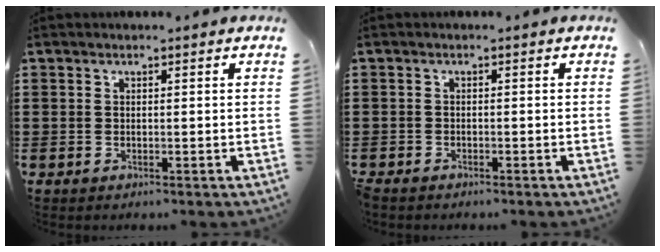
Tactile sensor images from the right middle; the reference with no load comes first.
{"total": 0.7, "force": [-0.7, 0.1, 0.1], "torque": [-0.006, -0.002, -0.014]}